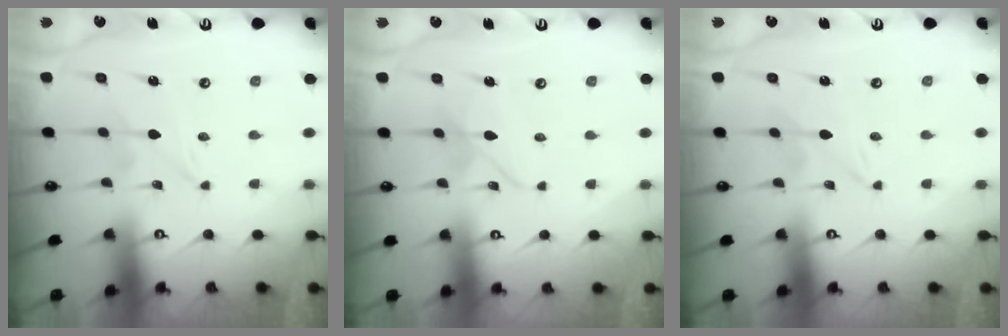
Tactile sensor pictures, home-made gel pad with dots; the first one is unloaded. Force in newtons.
{"total": 4.9, "press": 4.9, "slide": 0.3}
{"total": 0.0}